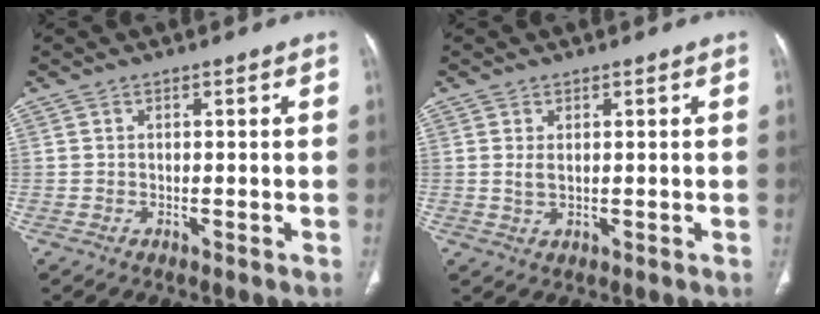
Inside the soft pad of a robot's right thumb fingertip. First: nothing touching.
{"total": 1.9, "force": [0.4, 1.0, 1.6], "torque": [-0.033, -0.003, 0.014]}